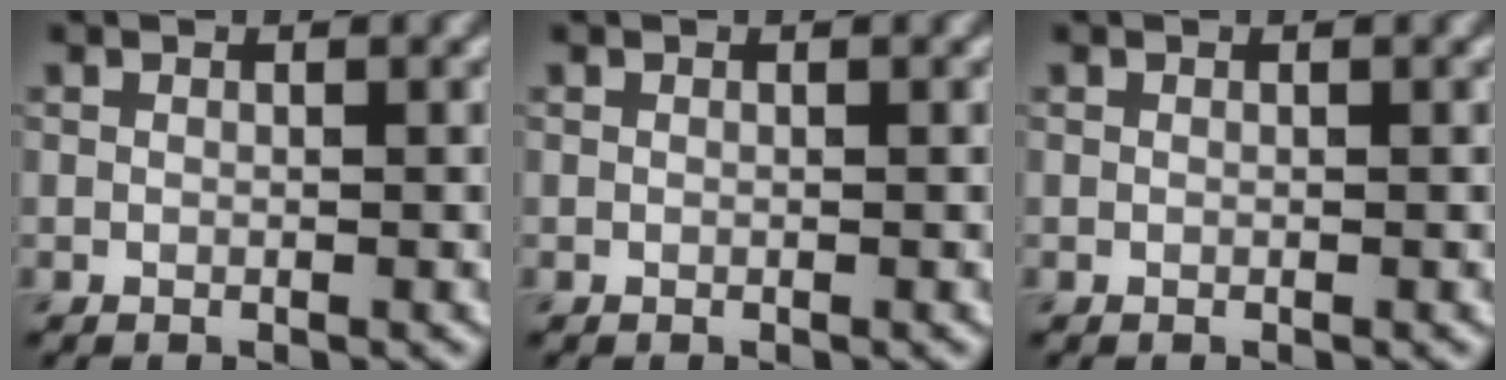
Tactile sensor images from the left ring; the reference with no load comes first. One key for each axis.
{"total": 0.0}
{"total": 0.0}